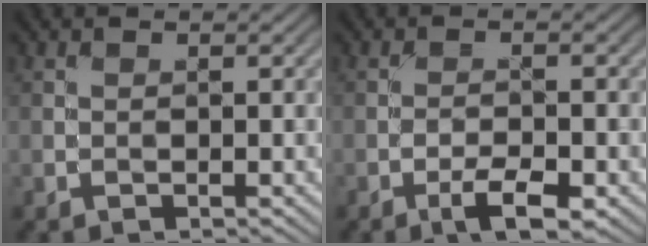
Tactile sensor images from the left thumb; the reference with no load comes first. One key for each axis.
{"total": 4.1, "fx": -2.3, "fy": 1.1, "fz": 3.2, "tx": -0.057, "ty": 0.001, "tz": -0.039}